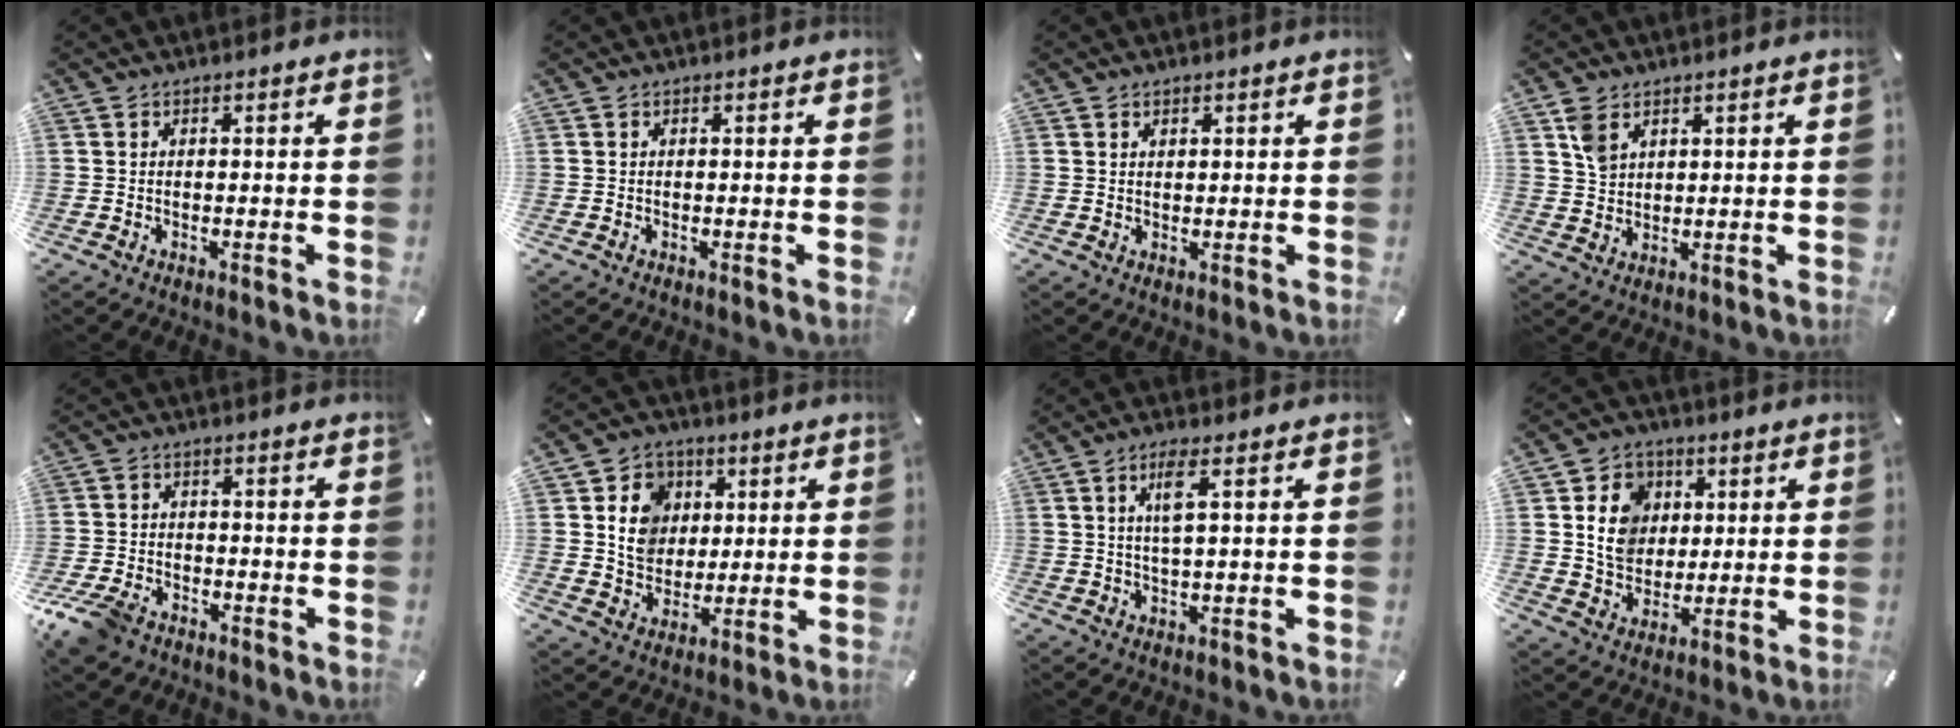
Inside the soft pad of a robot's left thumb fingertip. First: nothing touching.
{"total": 0.0}
{"total": 1.1, "force": [0.8, 0.8, 0.0], "torque": [0.007, -0.003, 0.013]}
{"total": 5.1, "force": [2.6, 3.7, 2.2], "torque": [-0.045, 0.002, 0.051]}
{"total": 6.9, "force": [-5.0, 3.9, 2.7], "torque": [-0.066, 0.020, -0.098]}
{"total": 9.5, "force": [1.9, 8.6, 3.5], "torque": [-0.053, 0.006, 0.038]}
{"total": 5.1, "force": [1.6, 0.9, 4.7], "torque": [-0.098, 0.002, 0.025]}
{"total": 10.2, "force": [1.9, 9.0, 4.4], "torque": [-0.074, 0.006, 0.035]}